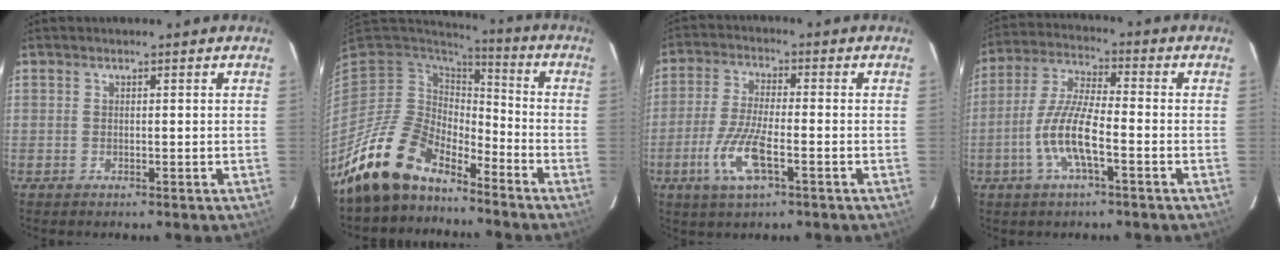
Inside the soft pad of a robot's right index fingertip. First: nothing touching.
{"total": 14.3, "force": [-11.7, 5.9, 5.8], "torque": [-0.122, 0.001, -0.215]}
{"total": 9.4, "force": [-3.8, 2.4, 8.3], "torque": [-0.178, -0.009, -0.074]}
{"total": 11.4, "force": [-4.2, 2.6, 10.3], "torque": [-0.221, -0.001, -0.081]}